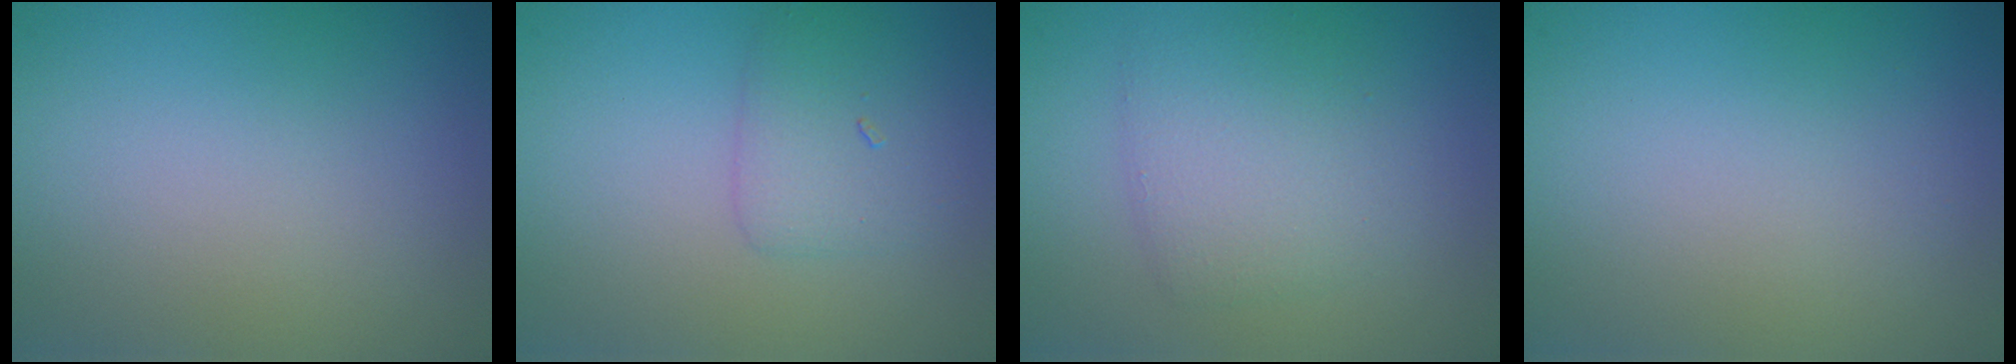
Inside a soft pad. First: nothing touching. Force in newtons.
{"total": 2.3, "press": 2.3, "slide": 0.1}
{"total": 3.5, "press": 3.5, "slide": 0.2}
{"total": 0.0}